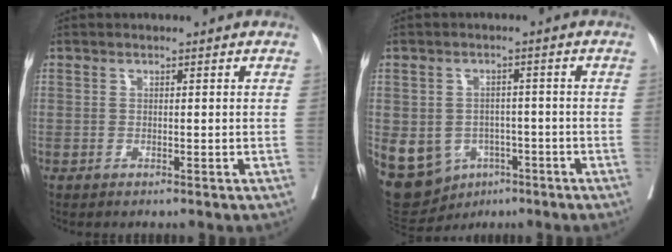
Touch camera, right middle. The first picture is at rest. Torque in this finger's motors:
{"motor_torque": [0.61, -0.66, 0.51, 0.11]}